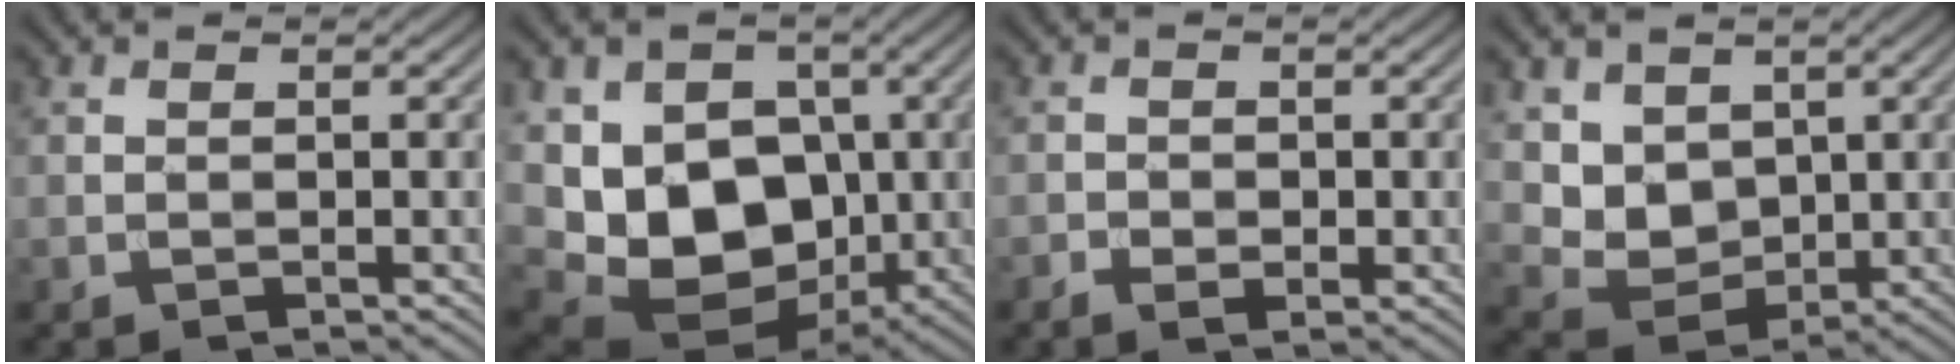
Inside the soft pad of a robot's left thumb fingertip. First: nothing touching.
{"total": 12.4, "force": [-0.5, 9.6, 7.9], "torque": [-0.143, -0.024, -0.013]}
{"total": 1.9, "force": [-0.7, 1.4, 1.1], "torque": [-0.019, -0.006, -0.014]}
{"total": 6.0, "force": [2.2, 4.8, 2.6], "torque": [-0.073, -0.016, 0.041]}